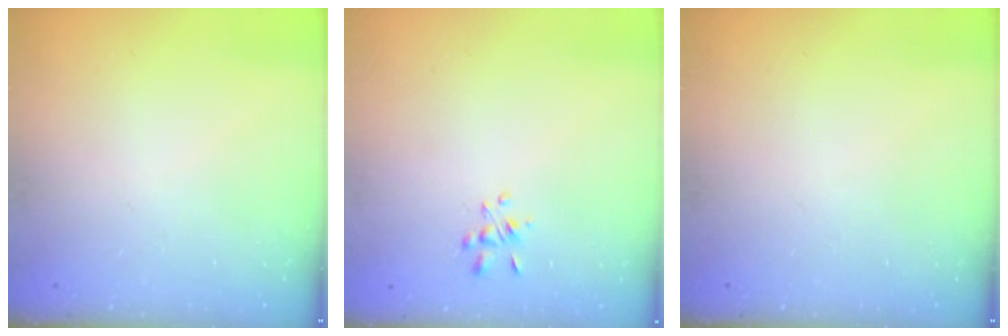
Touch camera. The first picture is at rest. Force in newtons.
{"total": 3.0, "press": 2.9, "slide": 0.8}
{"total": 0.0}